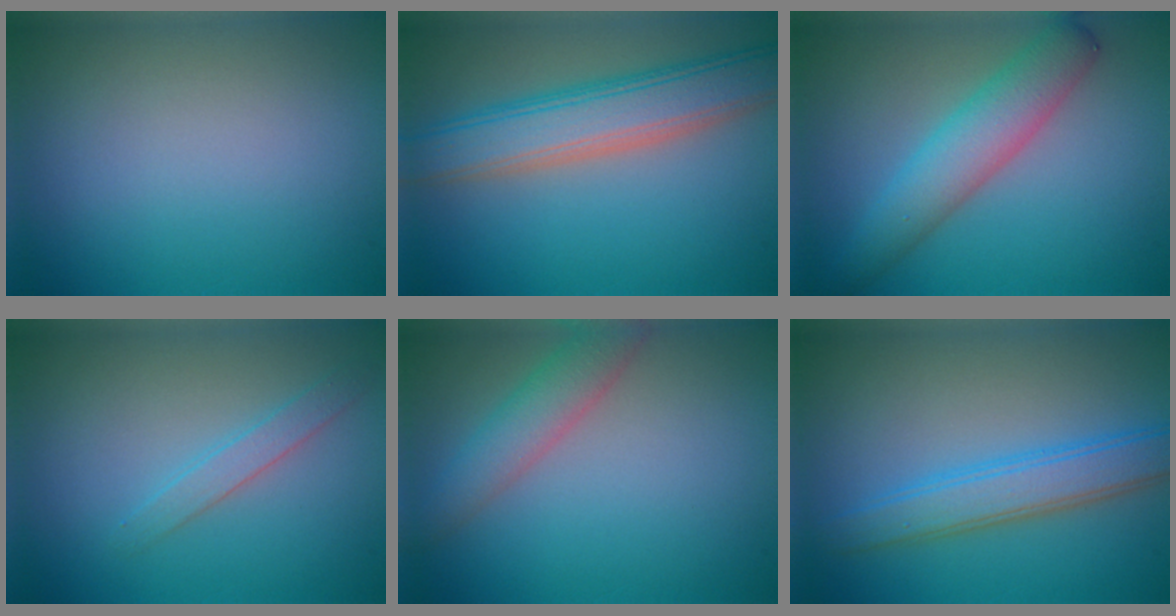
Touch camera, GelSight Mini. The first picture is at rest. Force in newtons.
{"total": 6.9, "press": 6.9, "slide": 0.2}
{"total": 4.9, "press": 4.9, "slide": 0.3}
{"total": 1.6, "press": 1.6, "slide": 0.0}
{"total": 3.5, "press": 3.5, "slide": 0.1}
{"total": 4.2, "press": 4.2, "slide": 0.1}